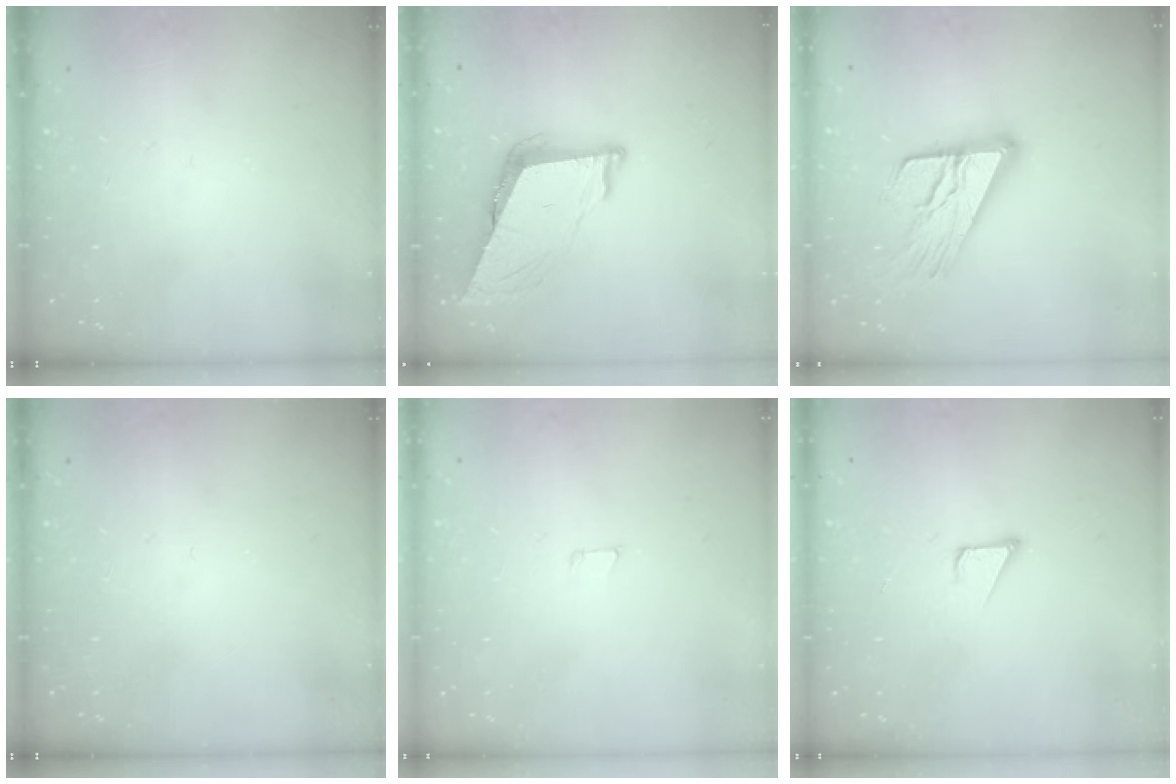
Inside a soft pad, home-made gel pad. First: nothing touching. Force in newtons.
{"total": 8.8, "press": 8.5, "slide": 2.5}
{"total": 16.5, "press": 16.4, "slide": 1.5}
{"total": 0.0}
{"total": 3.6, "press": 3.6, "slide": 0.2}
{"total": 2.4, "press": 2.4, "slide": 0.1}